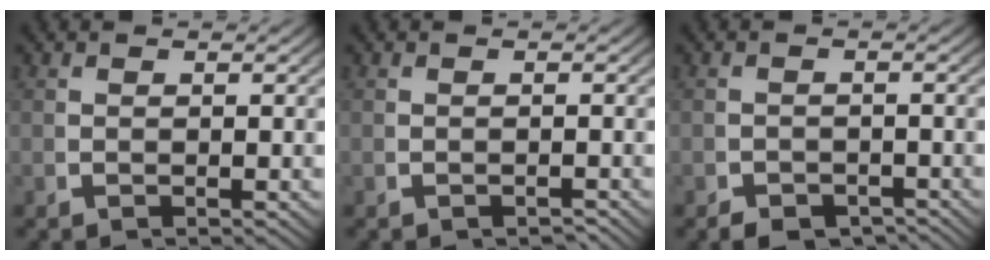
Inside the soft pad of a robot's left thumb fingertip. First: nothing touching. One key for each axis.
{"total": 1.1, "fx": -1.0, "fy": 0.2, "fz": 0.2, "tx": -0.003, "ty": -0.001, "tz": -0.016}
{"total": 2.8, "fx": -2.5, "fy": 1.0, "fz": 0.7, "tx": 0.000, "ty": -0.014, "tz": -0.040}